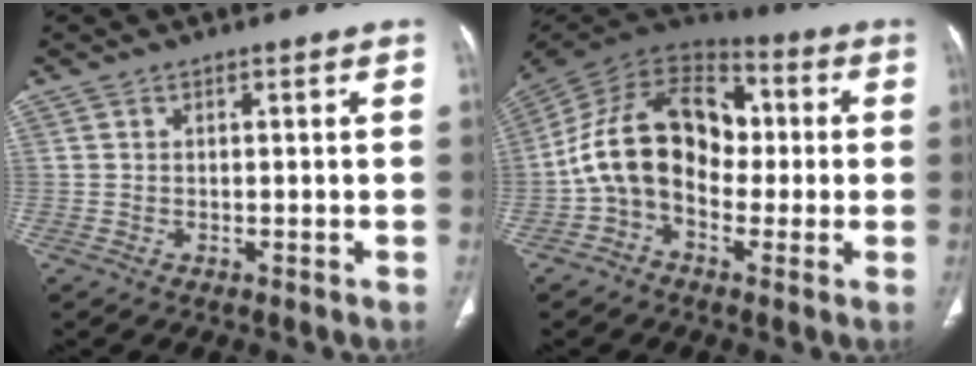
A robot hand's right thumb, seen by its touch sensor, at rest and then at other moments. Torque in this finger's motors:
{"motor_torque": [2.50, 2.51, 1.38, -1.31, 0.53]}